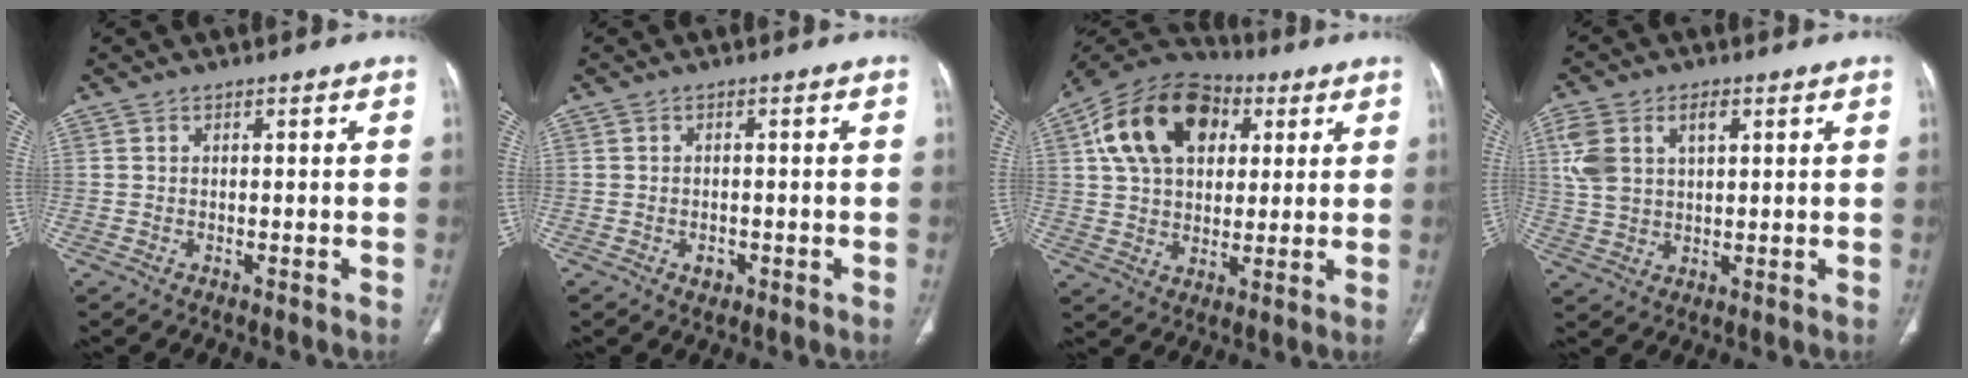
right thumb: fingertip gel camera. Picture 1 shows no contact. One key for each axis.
{"total": 1.9, "fx": -0.8, "fy": 1.4, "fz": 1.0, "tx": -0.009, "ty": 0.003, "tz": -0.007}
{"total": 19.5, "fx": 6.4, "fy": 13.0, "fz": 13.0, "tx": -0.216, "ty": 0.009, "tz": 0.100}
{"total": 10.0, "fx": 3.4, "fy": 5.9, "fz": 7.4, "tx": -0.157, "ty": 0.007, "tz": 0.071}